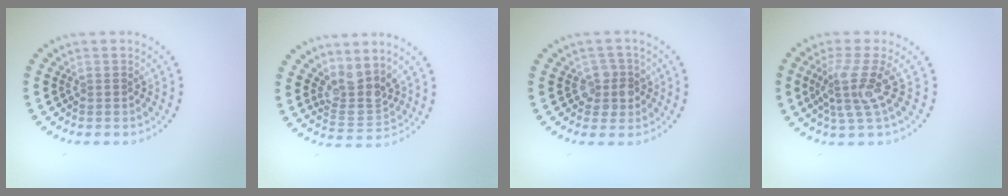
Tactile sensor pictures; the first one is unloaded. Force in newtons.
{"total": 3.4, "press": 2.6, "slide": 2.2}
{"total": 2.2, "press": 2.0, "slide": 1.0}
{"total": 3.5, "press": 2.5, "slide": 2.4}